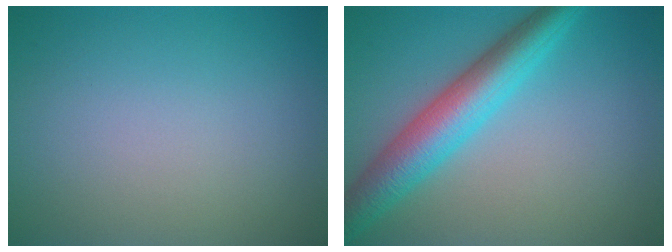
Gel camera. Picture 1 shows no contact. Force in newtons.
{"total": 6.5, "press": 6.5, "slide": 0.1}